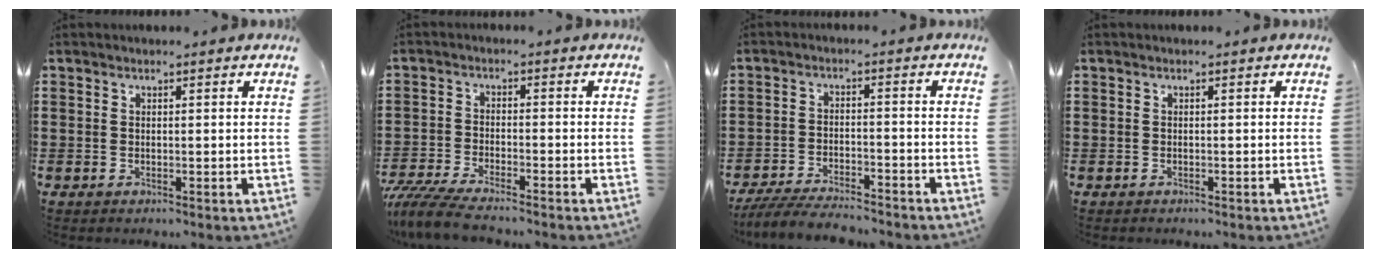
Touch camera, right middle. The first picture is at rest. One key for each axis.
{"total": 5.4, "fx": -5.0, "fy": 0.4, "fz": 1.9, "tx": -0.058, "ty": -0.011, "tz": -0.104}
{"total": 5.7, "fx": -5.4, "fy": 0.6, "fz": 1.7, "tx": -0.038, "ty": -0.003, "tz": -0.107}
{"total": 0.5, "fx": -0.4, "fy": 0.3, "fz": -0.1, "tx": 0.001, "ty": 0.004, "tz": -0.010}